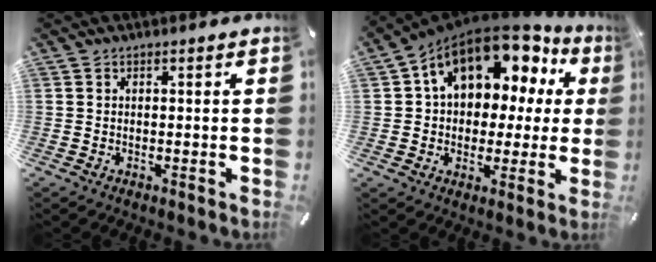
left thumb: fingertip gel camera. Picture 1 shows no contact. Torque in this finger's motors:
{"motor_torque": [2.50, 2.50, 2.19, -0.59, 0.35]}